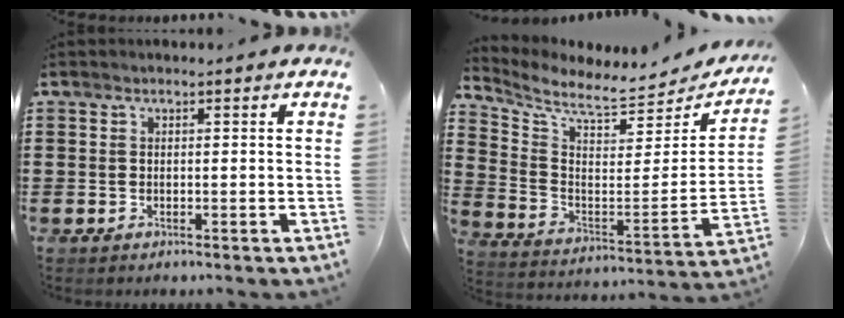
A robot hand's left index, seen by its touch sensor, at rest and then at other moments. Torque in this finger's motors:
{"motor_torque": [1.52, -0.62, 0.08, 0.03]}